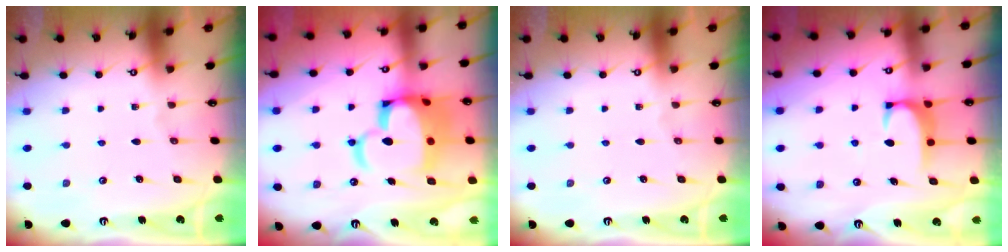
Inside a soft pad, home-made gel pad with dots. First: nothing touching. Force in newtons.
{"total": 15.9, "press": 15.8, "slide": 2.2}
{"total": 0.0}
{"total": 2.3, "press": 2.3, "slide": 0.6}